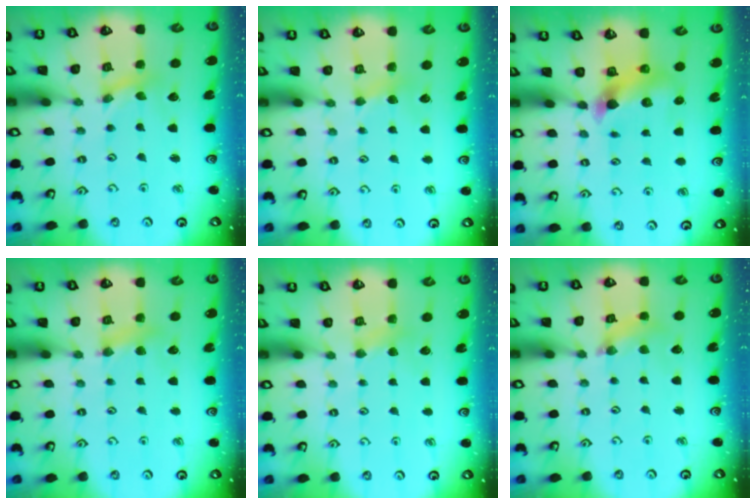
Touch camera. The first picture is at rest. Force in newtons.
{"total": 3.0, "press": 3.0, "slide": 0.2}
{"total": 5.7, "press": 5.7, "slide": 0.5}
{"total": 6.1, "press": 6.0, "slide": 0.7}
{"total": 2.9, "press": 2.8, "slide": 0.5}
{"total": 4.0, "press": 4.0, "slide": 0.4}